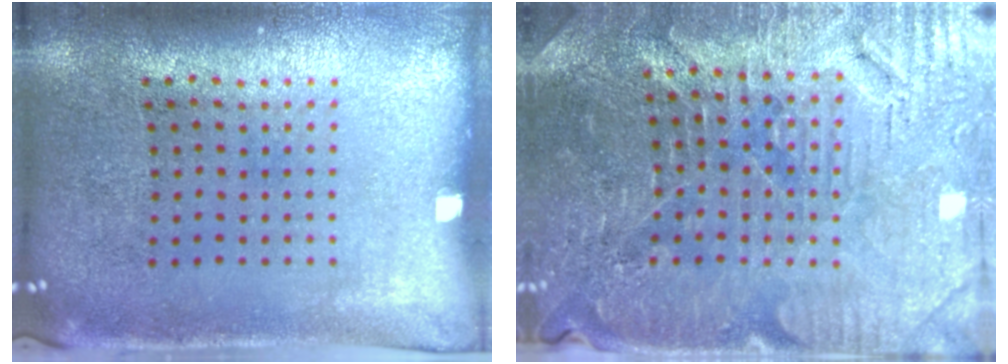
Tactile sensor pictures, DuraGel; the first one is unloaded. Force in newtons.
{"total": 4.0, "press": 3.9, "slide": 0.8}